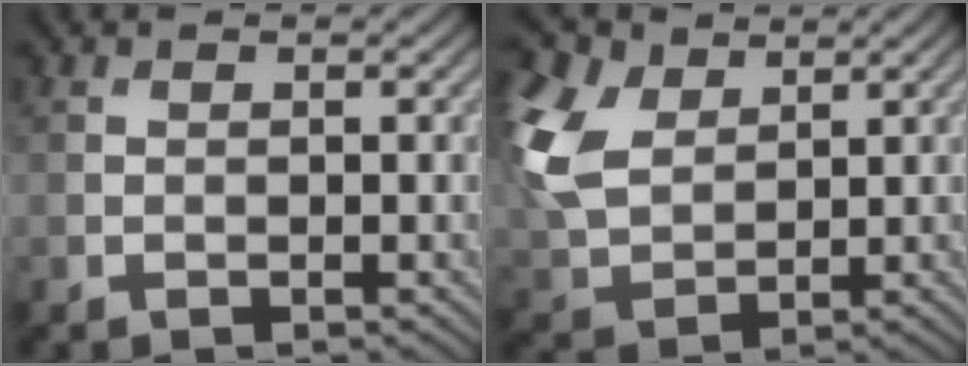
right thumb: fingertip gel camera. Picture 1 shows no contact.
{"total": 10.8, "force": [4.0, 7.0, 7.1], "torque": [-0.217, 0.024, 0.082]}